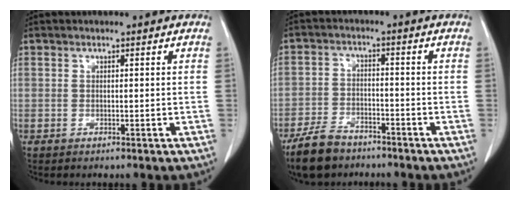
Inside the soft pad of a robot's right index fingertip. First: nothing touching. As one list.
[{"total": 7.3, "force": [-5.7, 3.4, 3.0], "torque": [-0.068, -0.007, -0.103]}]